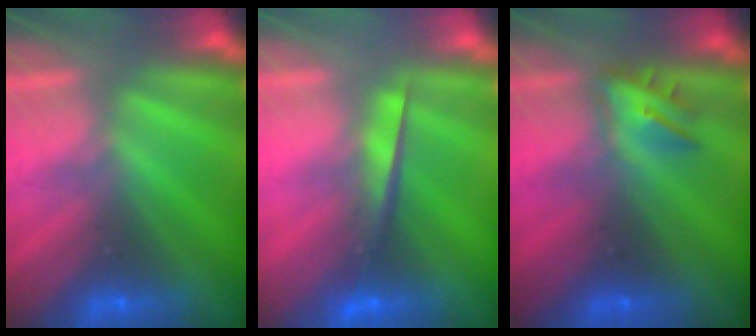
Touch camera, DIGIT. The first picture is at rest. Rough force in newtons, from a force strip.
{"total": 4.7}
{"total": 4.8}